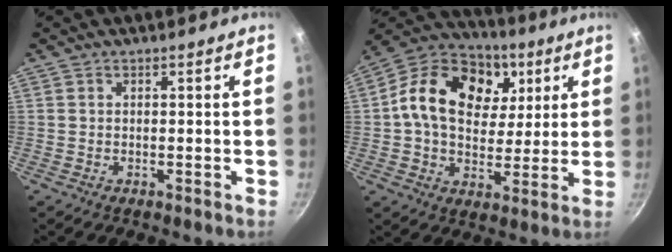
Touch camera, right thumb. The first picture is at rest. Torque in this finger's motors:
{"motor_torque": [1.19, 2.24, 0.95, -0.34, 0.14]}